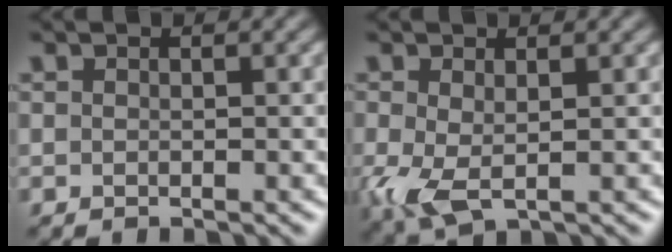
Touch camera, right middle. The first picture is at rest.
{"total": 4.0, "force": [-0.5, 2.2, 3.3], "torque": [-0.086, -0.012, -0.007]}